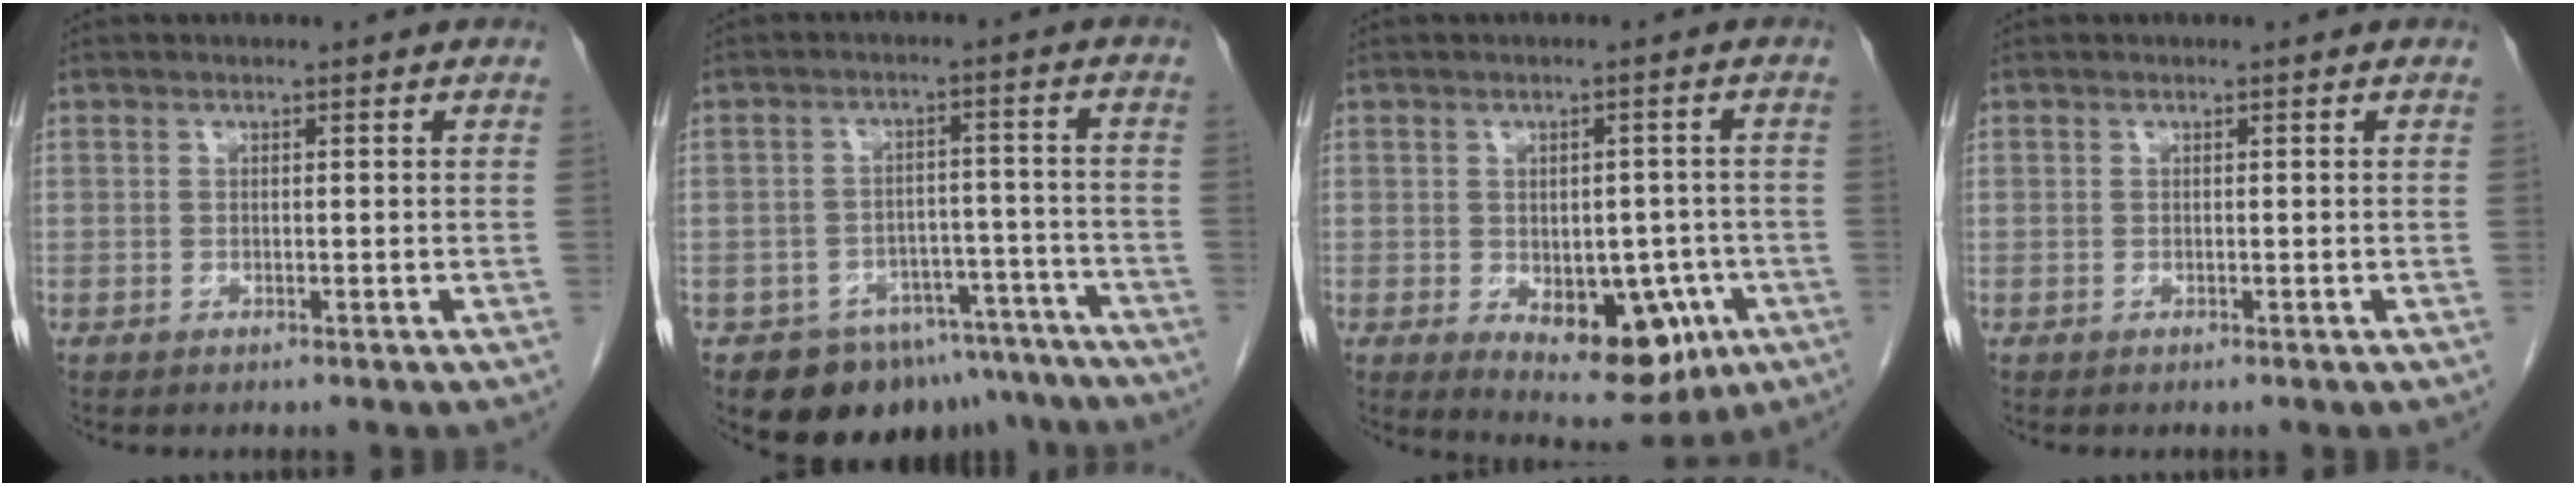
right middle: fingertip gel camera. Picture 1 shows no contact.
{"total": 12.4, "force": [-9.7, 6.9, 3.4], "torque": [-0.027, 0.036, -0.123]}
{"total": 10.1, "force": [-3.2, 5.4, 7.9], "torque": [-0.092, 0.002, -0.027]}
{"total": 0.0}